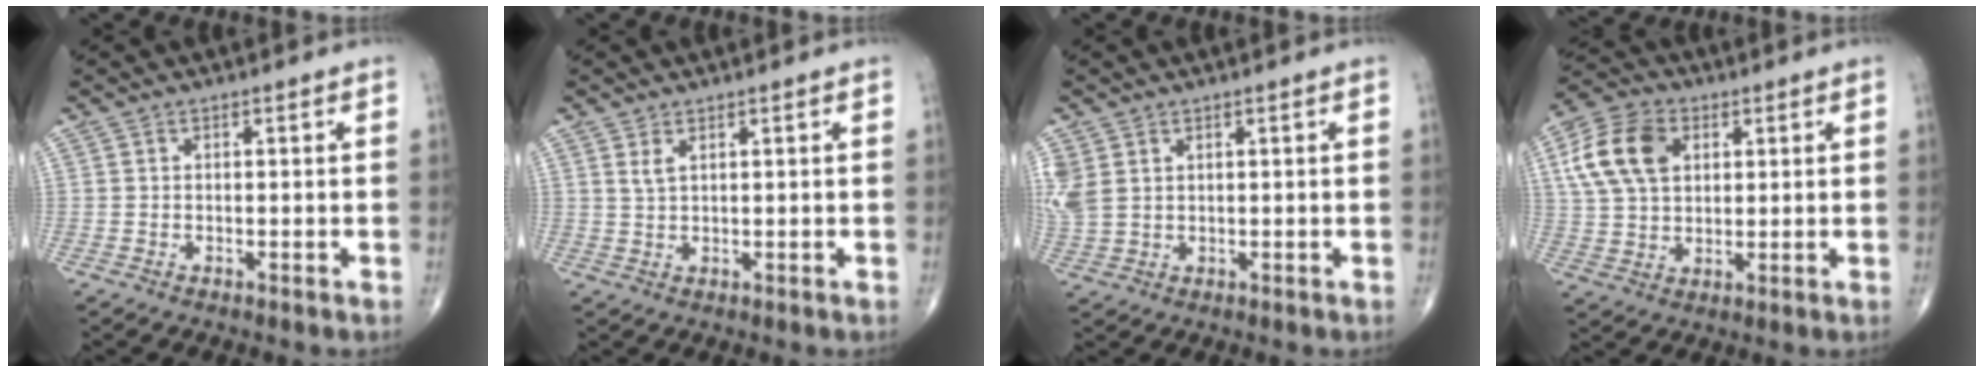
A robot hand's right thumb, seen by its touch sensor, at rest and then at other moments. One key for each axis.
{"total": 1.8, "fx": 1.0, "fy": 0.6, "fz": 1.3, "tx": -0.031, "ty": -0.001, "tz": 0.026}
{"total": 5.4, "fx": 1.9, "fy": 3.8, "fz": 3.3, "tx": -0.091, "ty": 0.002, "tz": 0.049}
{"total": 12.6, "fx": 3.8, "fy": 8.5, "fz": 8.5, "tx": -0.152, "ty": 0.007, "tz": 0.068}